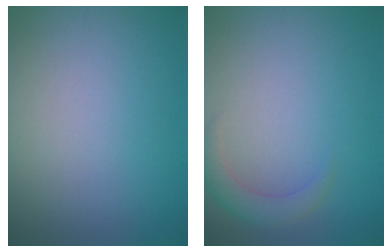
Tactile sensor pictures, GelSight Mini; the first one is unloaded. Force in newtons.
{"total": 2.1, "press": 2.1, "slide": 0.2}